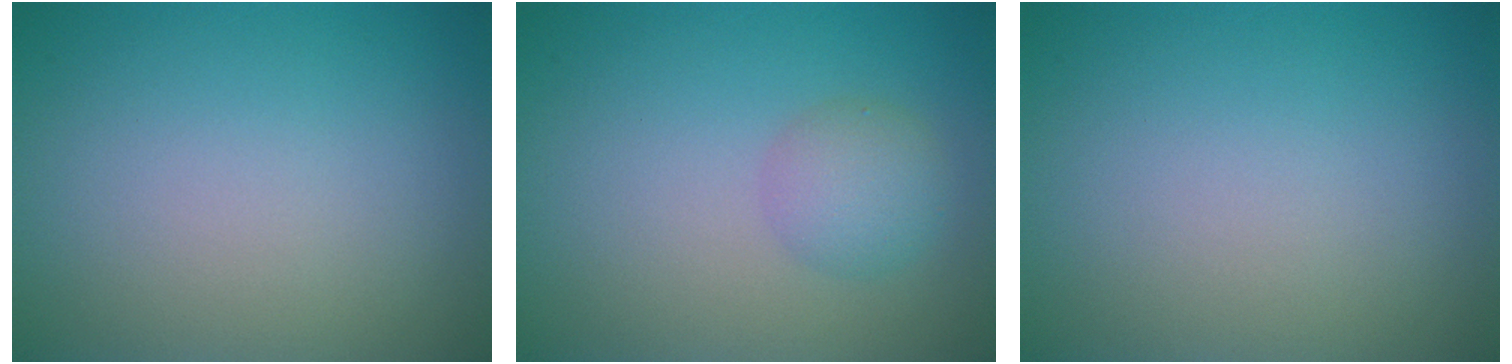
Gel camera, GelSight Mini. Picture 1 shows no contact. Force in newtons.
{"total": 2.4, "press": 2.4, "slide": 0.0}
{"total": 0.0}